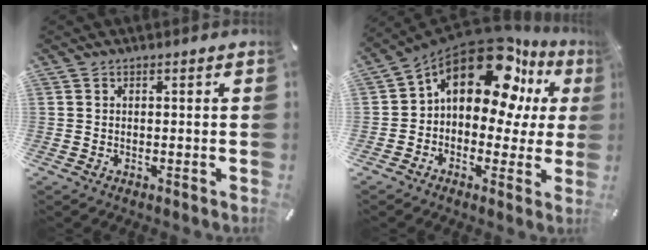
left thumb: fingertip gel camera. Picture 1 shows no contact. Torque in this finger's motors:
{"motor_torque": [2.25, 2.76, 1.65, -1.12, 0.21]}